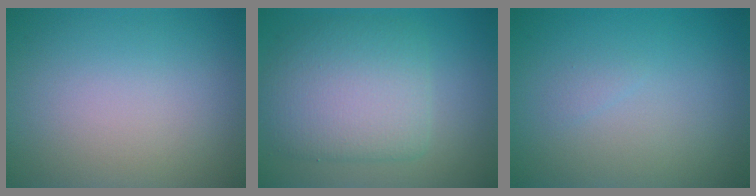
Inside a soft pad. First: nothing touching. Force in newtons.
{"total": 6.5, "press": 6.5, "slide": 0.2}
{"total": 0.5, "press": 0.5, "slide": 0.0}